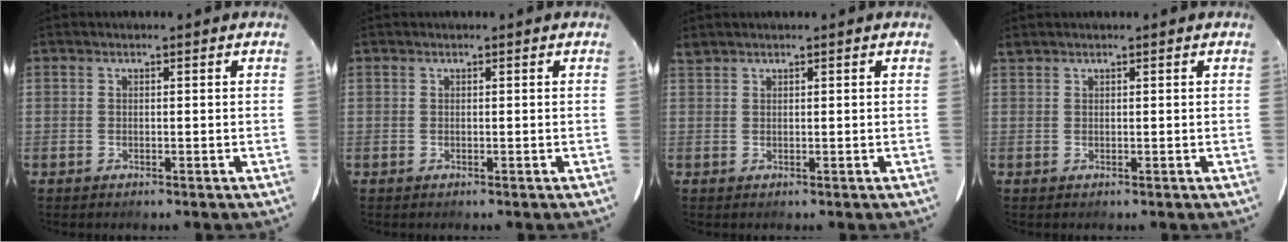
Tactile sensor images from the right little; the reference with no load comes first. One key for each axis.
{"total": 0.0}
{"total": 0.9, "fx": 0.9, "fy": 0.0, "fz": 0.0, "tx": -0.009, "ty": 0.013, "tz": 0.027}
{"total": 0.6, "fx": 0.6, "fy": 0.0, "fz": 0.0, "tx": -0.010, "ty": 0.013, "tz": 0.019}